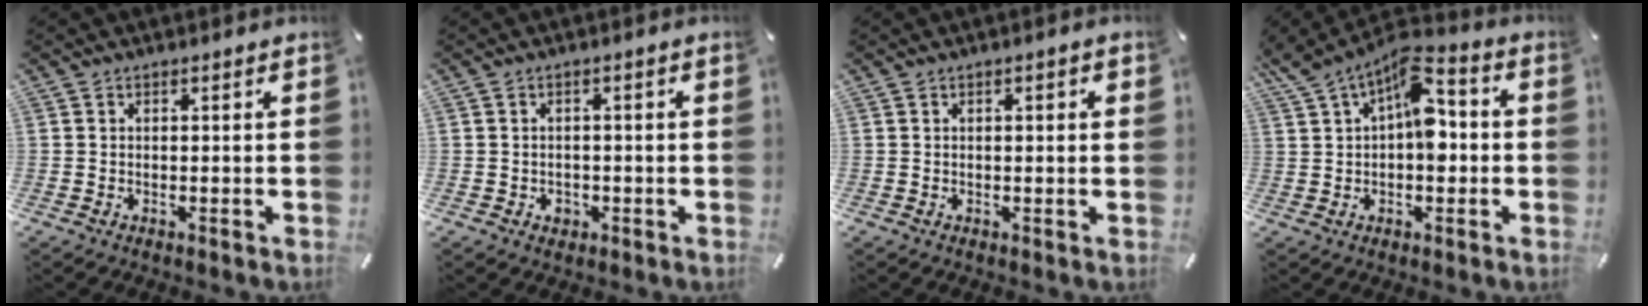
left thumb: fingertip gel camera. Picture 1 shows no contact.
{"total": 2.2, "force": [-0.8, 1.8, 1.0], "torque": [-0.019, 0.004, -0.016]}
{"total": 1.1, "force": [0.1, 0.3, 1.1], "torque": [-0.019, 0.002, 0.002]}
{"total": 10.4, "force": [1.8, 6.3, 8.1], "torque": [-0.109, -0.013, 0.032]}